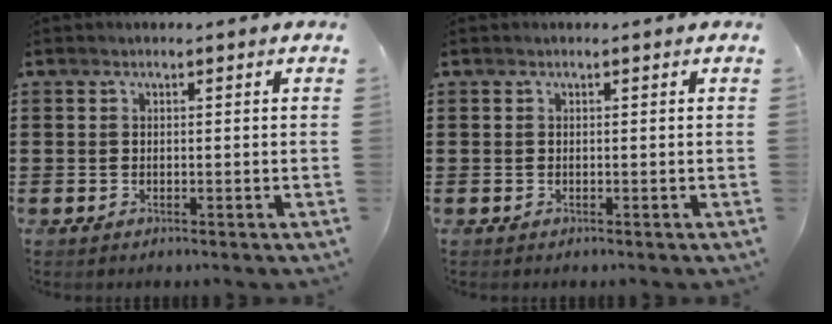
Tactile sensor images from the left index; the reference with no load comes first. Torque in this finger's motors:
{"motor_torque": [0.00, 0.00, 0.00, 0.01]}